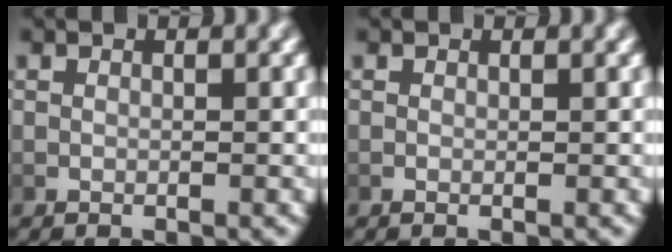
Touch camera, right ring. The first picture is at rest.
{"total": 0.0}